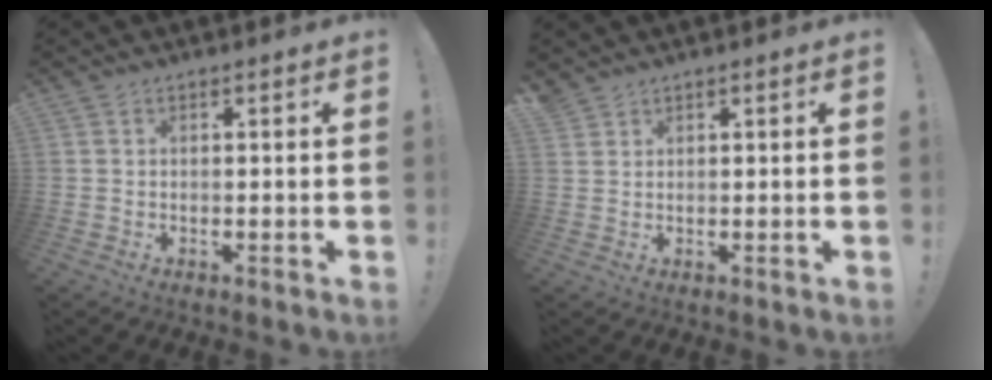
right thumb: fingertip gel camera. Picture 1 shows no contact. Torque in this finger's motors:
{"motor_torque": [-0.38, 0.12, -0.01, 0.23, -0.05]}